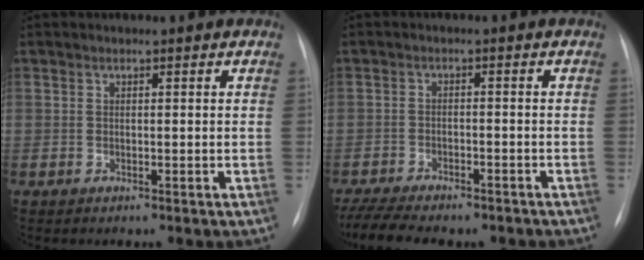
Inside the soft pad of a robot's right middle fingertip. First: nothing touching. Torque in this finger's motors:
{"motor_torque": [0.51, -0.48, 0.14, 0.04]}